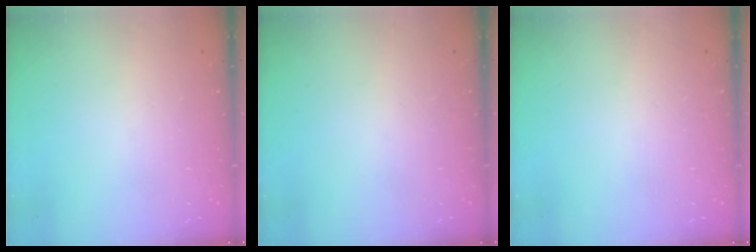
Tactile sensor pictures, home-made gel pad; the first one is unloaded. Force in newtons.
{"total": 0.0}
{"total": 0.0}